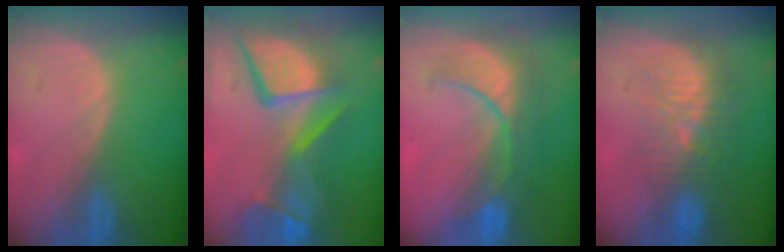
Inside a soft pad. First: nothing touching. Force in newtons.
{"total": 13.6, "press": 11.1, "slide": 7.9}
{"total": 8.2, "press": 8.2, "slide": 0.8}
{"total": 9.3, "press": 8.5, "slide": 3.6}